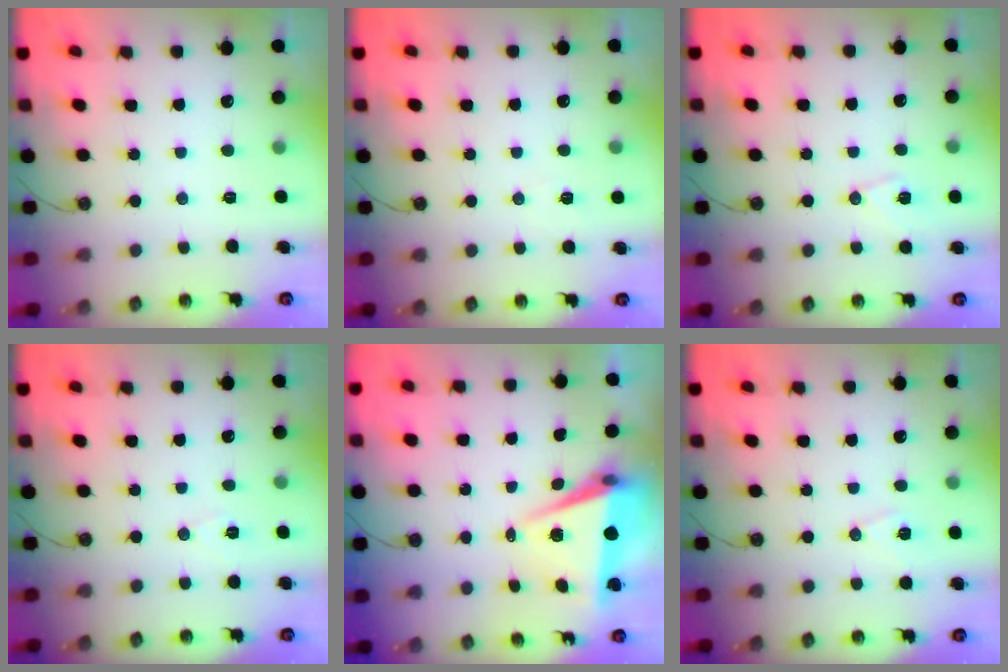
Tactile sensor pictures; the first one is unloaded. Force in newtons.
{"total": 6.3, "press": 4.7, "slide": 4.2}
{"total": 7.2, "press": 7.1, "slide": 0.8}
{"total": 6.3, "press": 4.4, "slide": 4.5}
{"total": 7.6, "press": 6.1, "slide": 4.5}
{"total": 7.3, "press": 6.3, "slide": 3.6}